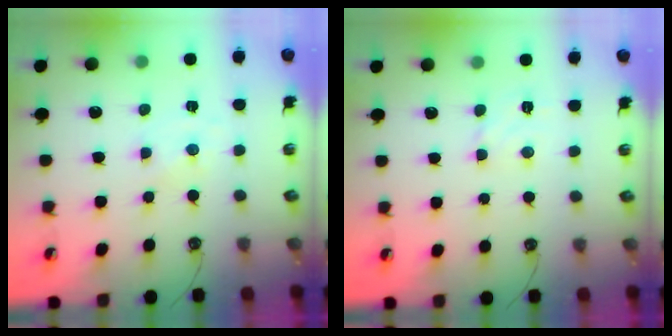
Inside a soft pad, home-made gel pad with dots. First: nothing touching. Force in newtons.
{"total": 2.5, "press": 2.5, "slide": 0.3}